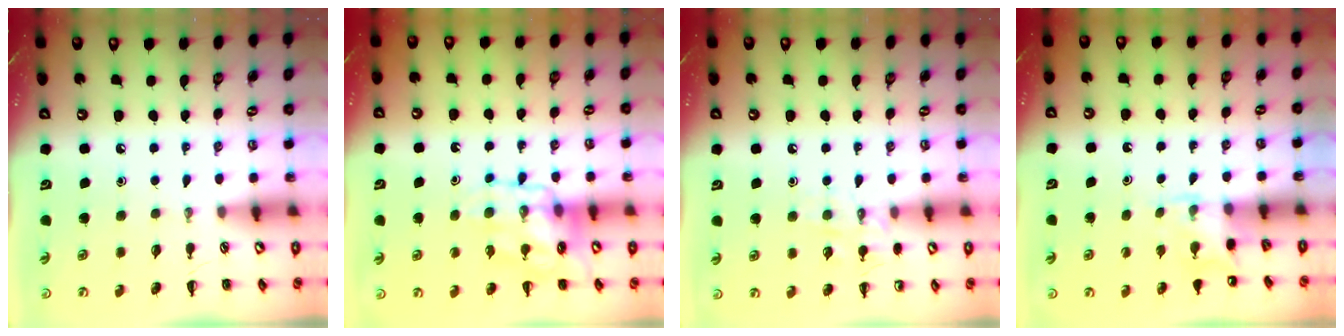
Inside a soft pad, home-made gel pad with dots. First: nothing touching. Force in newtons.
{"total": 12.0, "press": 11.7, "slide": 2.4}
{"total": 8.6, "press": 8.5, "slide": 1.3}
{"total": 4.3, "press": 4.1, "slide": 1.3}